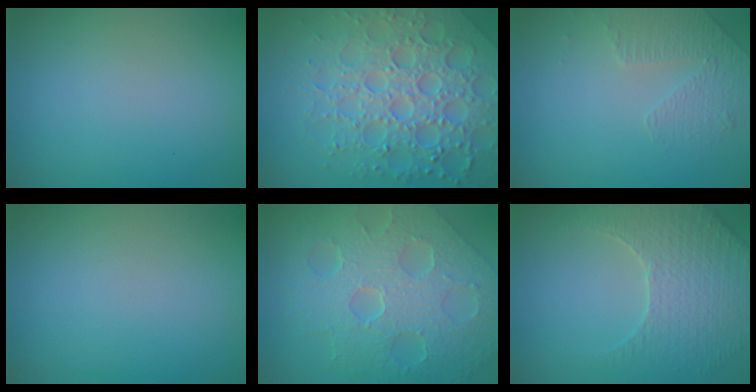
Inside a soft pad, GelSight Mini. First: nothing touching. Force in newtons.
{"total": 7.3, "press": 7.1, "slide": 1.7}
{"total": 1.6, "press": 1.2, "slide": 1.1}
{"total": 0.0}
{"total": 8.8, "press": 6.1, "slide": 6.4}
{"total": 3.8, "press": 3.7, "slide": 1.0}